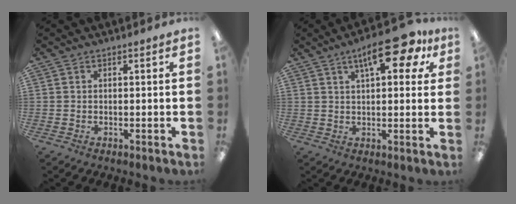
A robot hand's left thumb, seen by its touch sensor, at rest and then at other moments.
{"total": 13.2, "force": [6.6, 5.2, 10.2], "torque": [-0.141, -0.022, 0.104]}